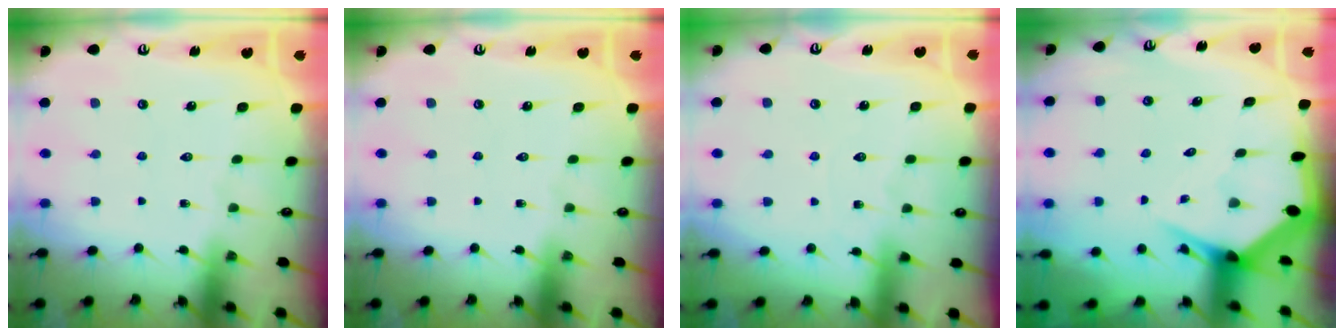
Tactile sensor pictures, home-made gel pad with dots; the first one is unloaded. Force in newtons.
{"total": 0.0}
{"total": 2.7, "press": 2.7, "slide": 0.1}
{"total": 3.5, "press": 3.4, "slide": 0.5}